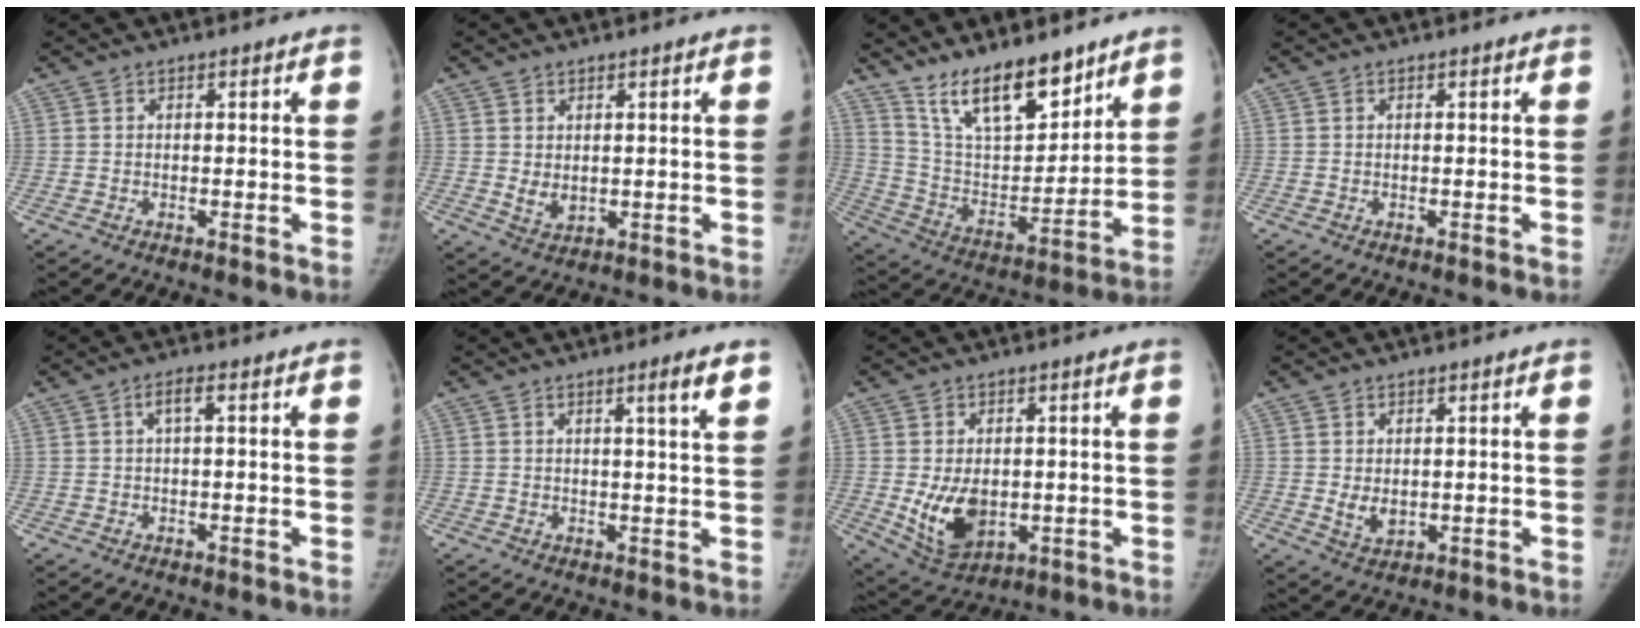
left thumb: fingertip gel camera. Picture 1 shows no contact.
{"total": 3.0, "force": [0.6, 2.2, 2.0], "torque": [-0.026, -0.011, 0.021]}
{"total": 16.8, "force": [12.7, 6.3, 9.1], "torque": [-0.107, -0.080, 0.234]}
{"total": 0.0}
{"total": 2.2, "force": [0.5, 0.7, 2.0], "torque": [-0.042, 0.009, 0.009]}
{"total": 3.8, "force": [2.1, -0.1, 3.2], "torque": [-0.046, -0.016, 0.032]}
{"total": 9.7, "force": [-1.0, 6.5, 7.1], "torque": [-0.101, -0.014, 0.002]}
{"total": 3.6, "force": [0.3, 2.6, 2.4], "torque": [-0.032, -0.011, 0.015]}